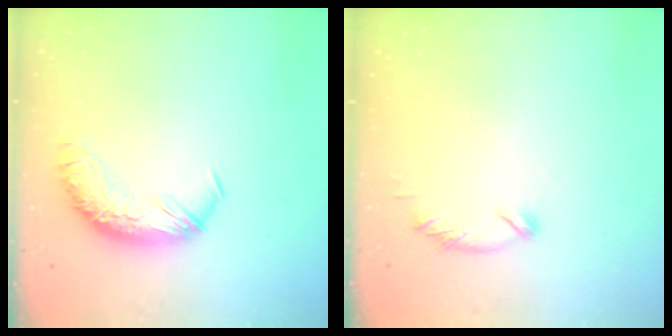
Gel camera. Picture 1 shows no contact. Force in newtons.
{"total": 6.4, "press": 6.4, "slide": 1.0}